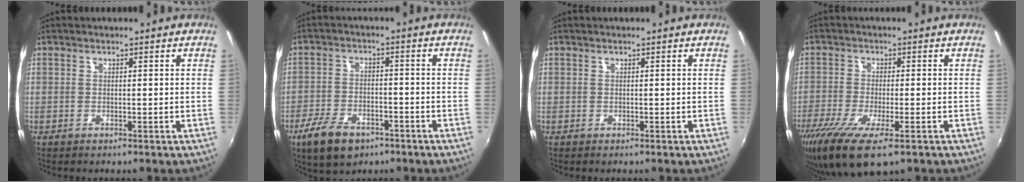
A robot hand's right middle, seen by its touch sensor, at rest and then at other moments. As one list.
[{"total": 10.2, "force": [-6.3, 5.3, 5.9], "torque": [-0.144, -0.015, -0.110]}, {"total": 0.0}, {"total": 11.6, "force": [-7.1, 3.1, 8.6], "torque": [-0.189, -0.047, -0.126]}]